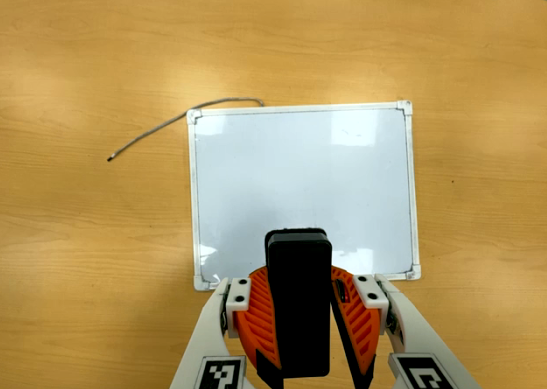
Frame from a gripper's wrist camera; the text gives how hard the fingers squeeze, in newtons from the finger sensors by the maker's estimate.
{"total": 10.6, "left": 10.0, "right": 11.2}